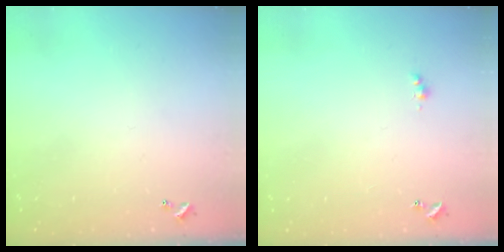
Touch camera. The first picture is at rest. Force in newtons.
{"total": 1.1, "press": 1.1, "slide": 0.3}